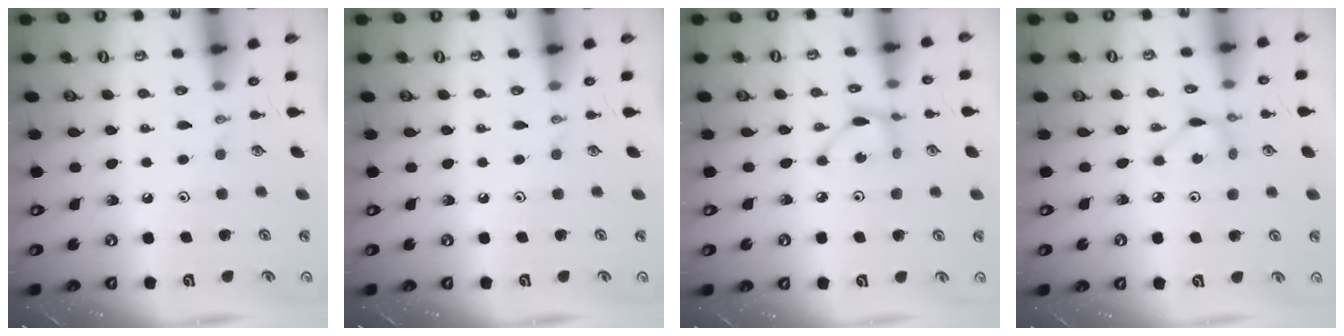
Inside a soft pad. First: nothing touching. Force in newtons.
{"total": 0.0}
{"total": 2.7, "press": 2.7, "slide": 0.1}
{"total": 2.4, "press": 2.4, "slide": 0.1}